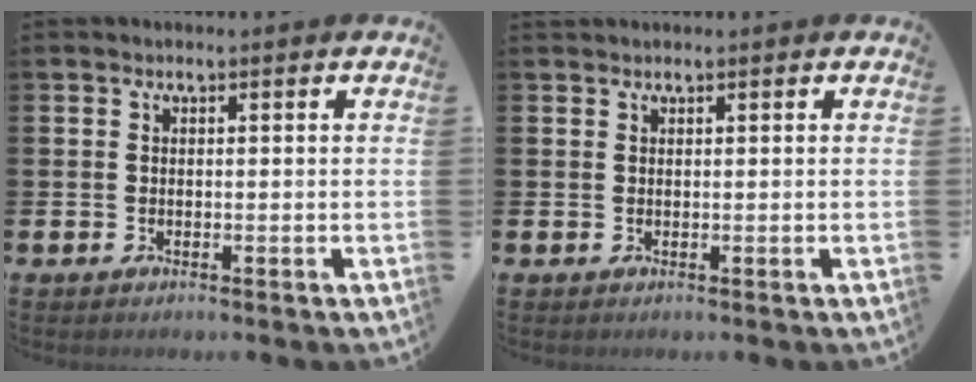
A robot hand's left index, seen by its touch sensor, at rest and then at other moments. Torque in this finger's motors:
{"motor_torque": [0.04, -0.02, 0.01, 0.01]}